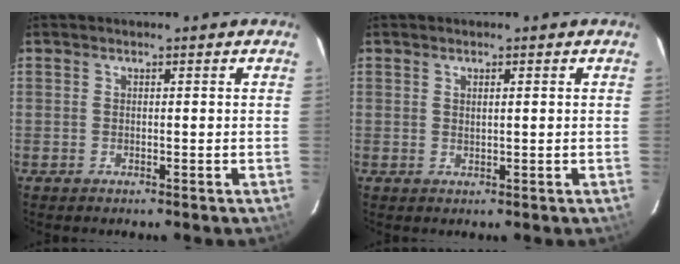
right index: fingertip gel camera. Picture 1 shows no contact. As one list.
[{"total": 1.1, "force": [0.5, 0.2, 1.0], "torque": [-0.017, 0.004, 0.009]}]